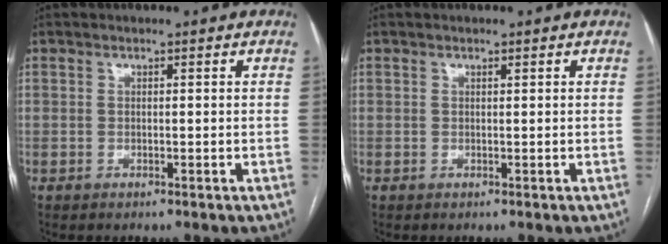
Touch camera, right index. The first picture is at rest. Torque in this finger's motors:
{"motor_torque": [-0.02, 0.17, -0.03, 0.00]}